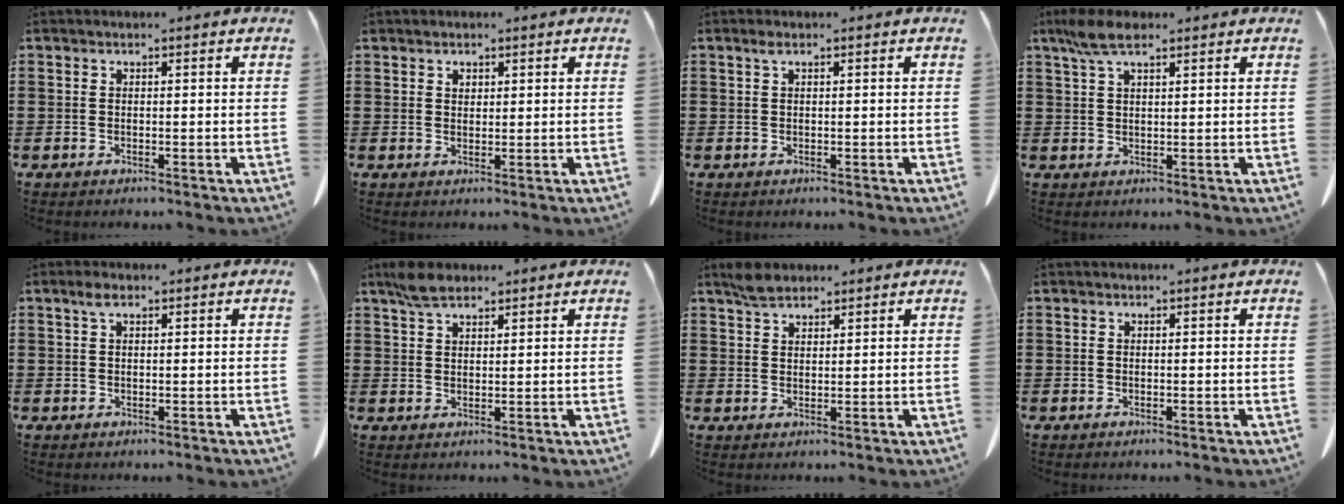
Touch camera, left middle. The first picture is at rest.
{"total": 1.3, "force": [1.0, 0.8, 0.3], "torque": [0.001, -0.001, 0.018]}
{"total": 1.0, "force": [0.4, 0.4, 0.8], "torque": [-0.018, 0.004, 0.006]}
{"total": 4.8, "force": [2.8, 1.5, 3.7], "torque": [-0.085, 0.002, 0.048]}
{"total": 1.8, "force": [0.8, 0.8, 1.4], "torque": [-0.033, 0.006, 0.013]}
{"total": 4.2, "force": [3.1, 1.7, 2.2], "torque": [-0.052, 0.008, 0.059]}
{"total": 3.3, "force": [2.6, 1.3, 1.5], "torque": [-0.036, 0.006, 0.050]}
{"total": 0.0}